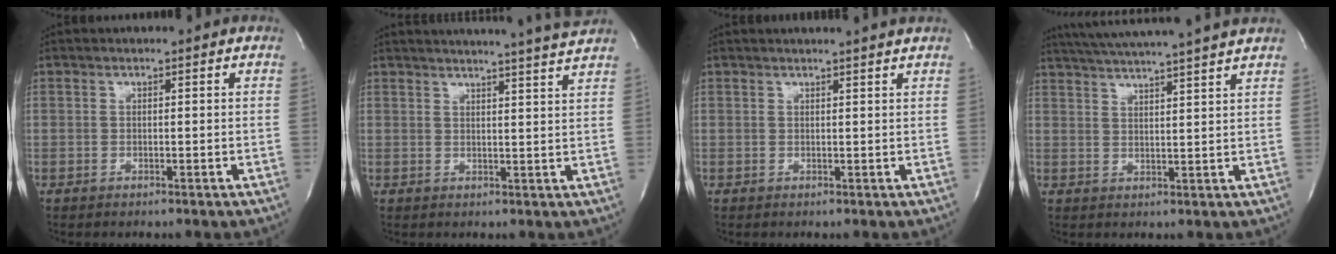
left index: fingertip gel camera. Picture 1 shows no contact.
{"total": 12.5, "force": [11.7, -1.9, 4.2], "torque": [-0.070, -0.043, 0.136]}
{"total": 3.8, "force": [3.5, -0.8, 1.4], "torque": [-0.015, 0.002, 0.030]}
{"total": 15.5, "force": [13.7, -1.2, 7.1], "torque": [-0.129, -0.003, 0.188]}